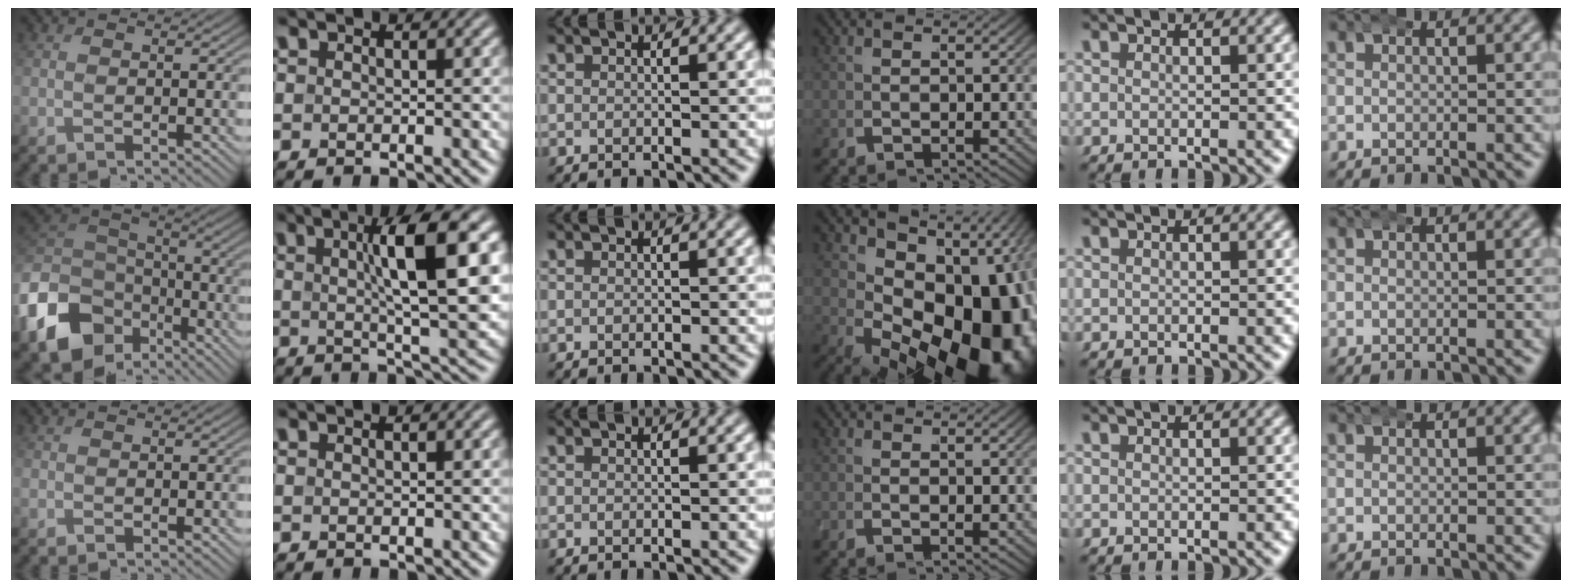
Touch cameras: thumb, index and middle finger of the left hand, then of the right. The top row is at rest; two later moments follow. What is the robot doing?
{"motion": "wrap", "object": "bandana"}